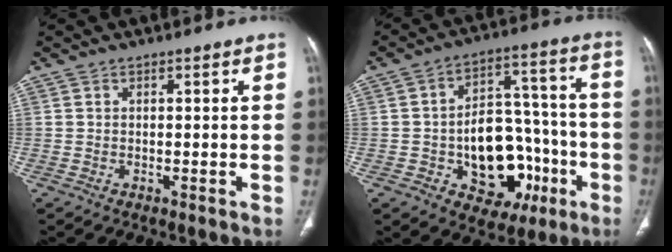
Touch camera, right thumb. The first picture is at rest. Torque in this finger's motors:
{"motor_torque": [3.17, 1.41, 0.64, -0.85, 0.08]}